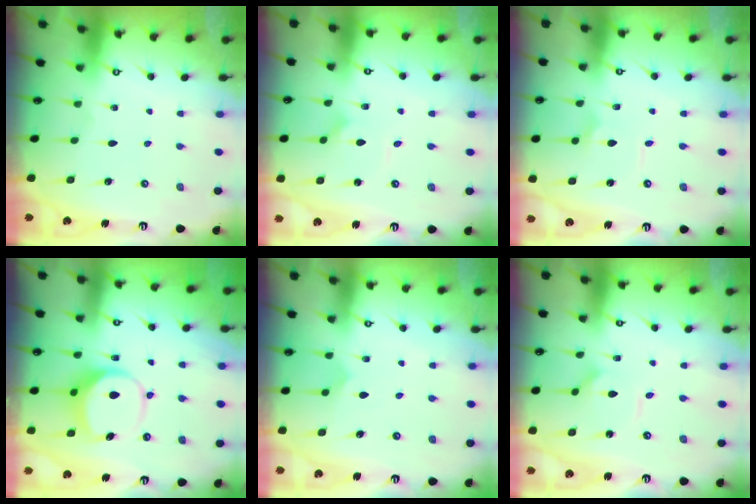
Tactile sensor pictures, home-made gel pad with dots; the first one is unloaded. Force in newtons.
{"total": 1.5, "press": 1.5, "slide": 0.1}
{"total": 2.5, "press": 2.5, "slide": 0.2}
{"total": 9.0, "press": 9.0, "slide": 0.8}
{"total": 4.6, "press": 4.6, "slide": 0.4}
{"total": 3.4, "press": 3.4, "slide": 0.3}